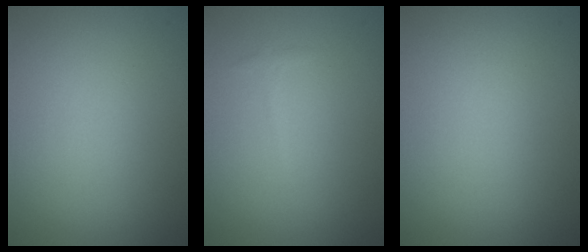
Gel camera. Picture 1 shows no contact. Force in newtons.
{"total": 0.6, "press": 0.6, "slide": 0.1}
{"total": 0.0}